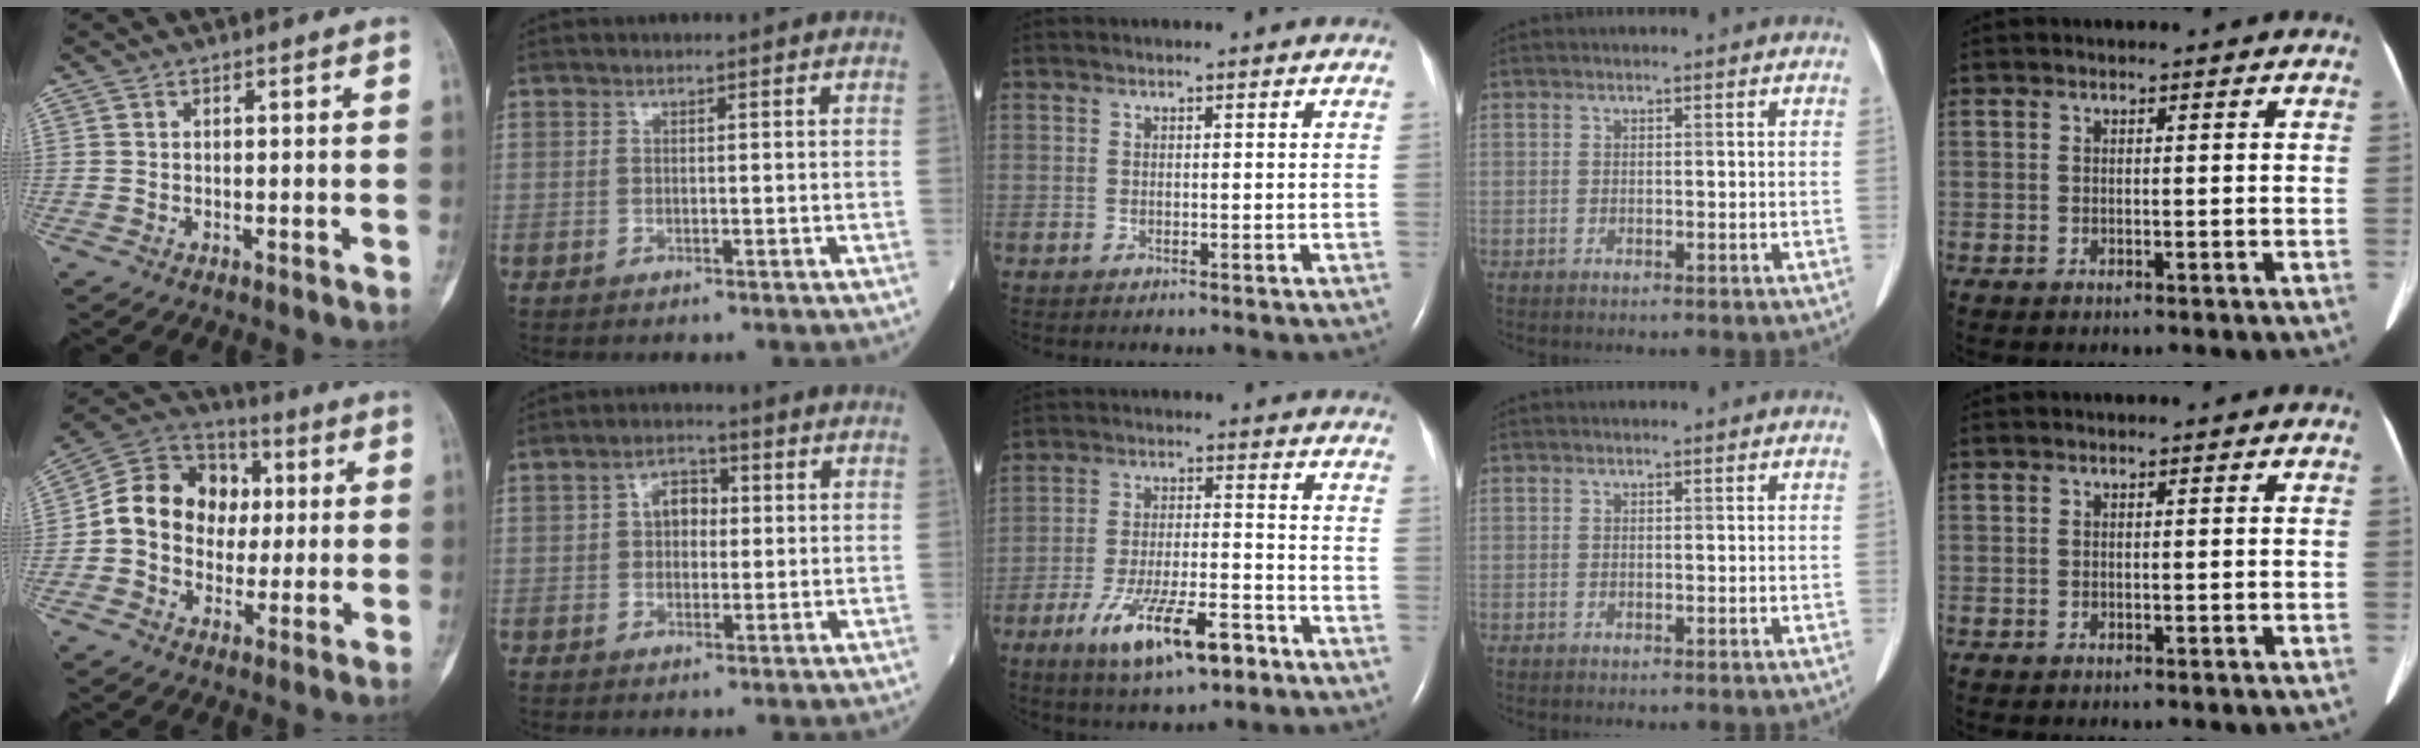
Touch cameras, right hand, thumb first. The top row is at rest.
{"thumb": {"total": 14.7, "force": [0.6, 12.4, 7.9], "torque": [-0.098, 0.031, 0.002]}, "index": {"total": 4.3, "force": [0.6, 2.8, 3.2], "torque": [-0.052, 0.015, 0.009]}, "middle": {"total": 12.1, "force": [-7.0, 3.1, 9.4], "torque": [-0.172, -0.011, -0.114]}}